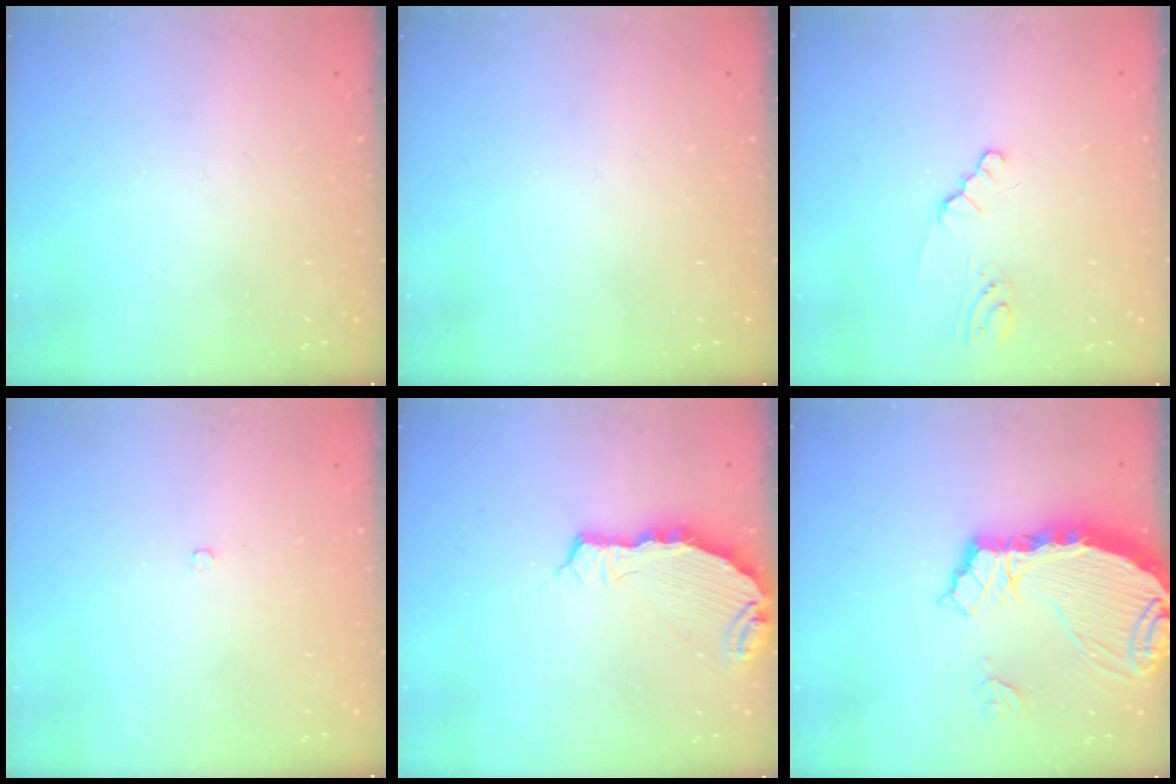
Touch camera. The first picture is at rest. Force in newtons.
{"total": 0.0}
{"total": 0.8, "press": 0.8, "slide": 0.2}
{"total": 2.1, "press": 2.1, "slide": 0.4}
{"total": 6.6, "press": 6.1, "slide": 2.6}
{"total": 8.9, "press": 8.9, "slide": 0.9}